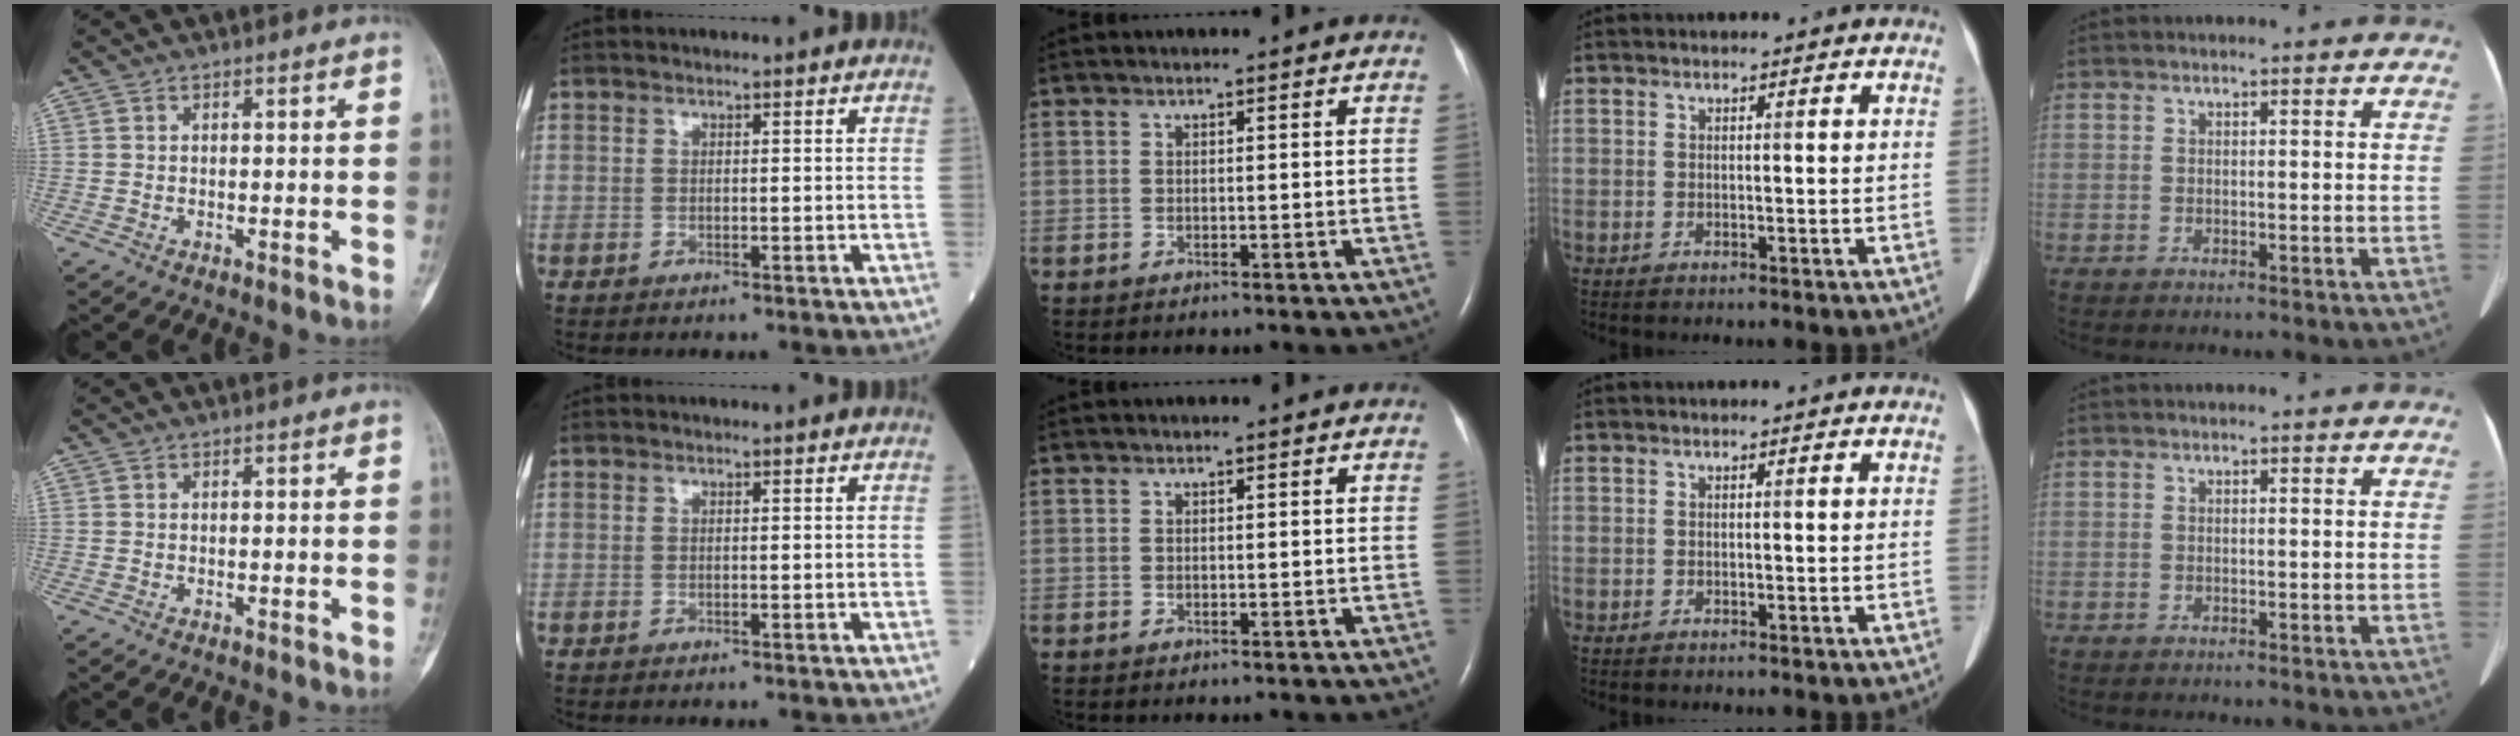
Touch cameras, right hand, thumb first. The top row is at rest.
{}